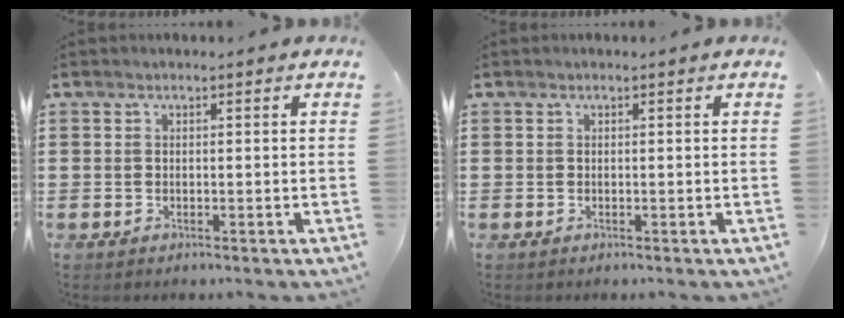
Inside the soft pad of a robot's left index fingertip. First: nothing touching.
{"total": 0.0}